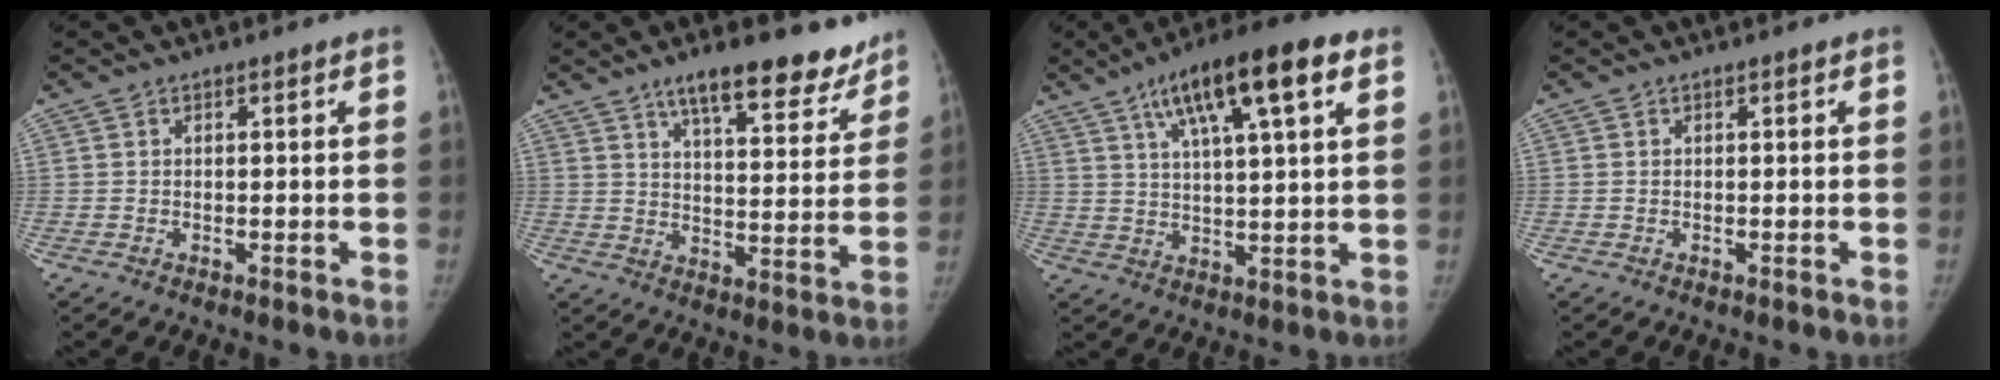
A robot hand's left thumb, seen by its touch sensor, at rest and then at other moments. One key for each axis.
{"total": 15.1, "fx": 11.1, "fy": 5.1, "fz": 8.8, "tx": -0.074, "ty": -0.060, "tz": 0.164}
{"total": 16.0, "fx": 7.9, "fy": 3.8, "fz": 13.4, "tx": -0.207, "ty": -0.009, "tz": 0.127}
{"total": 0.0}